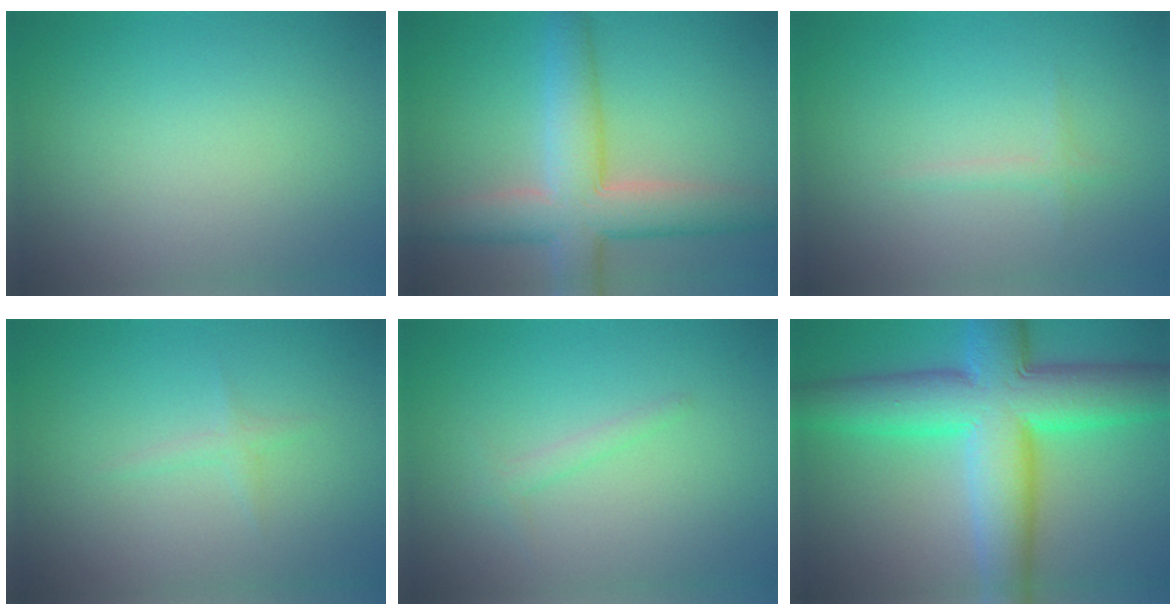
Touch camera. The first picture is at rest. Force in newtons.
{"total": 7.4, "press": 7.4, "slide": 0.4}
{"total": 0.8, "press": 0.8, "slide": 0.1}
{"total": 0.8, "press": 0.8, "slide": 0.1}
{"total": 1.0, "press": 1.0, "slide": 0.0}
{"total": 12.3, "press": 12.3, "slide": 0.2}